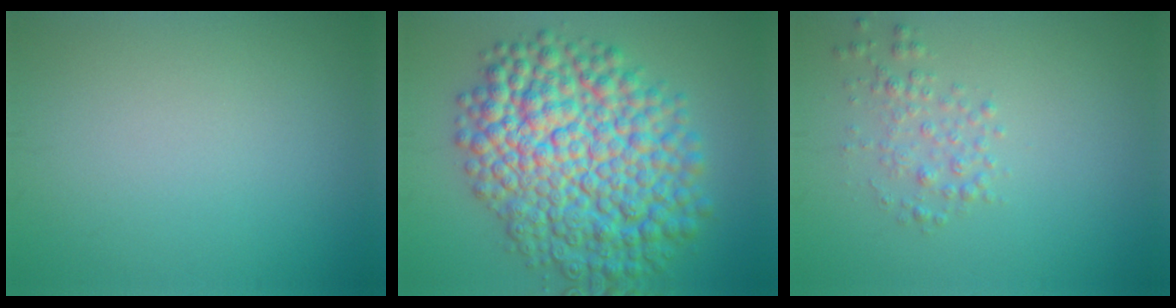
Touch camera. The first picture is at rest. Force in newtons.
{"total": 13.0, "press": 13.0, "slide": 0.3}
{"total": 1.9, "press": 1.9, "slide": 0.0}